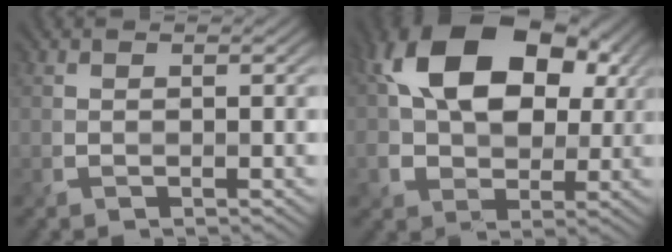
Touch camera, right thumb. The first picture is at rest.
{"total": 16.0, "force": [4.2, 10.6, 11.2], "torque": [-0.204, 0.023, 0.067]}